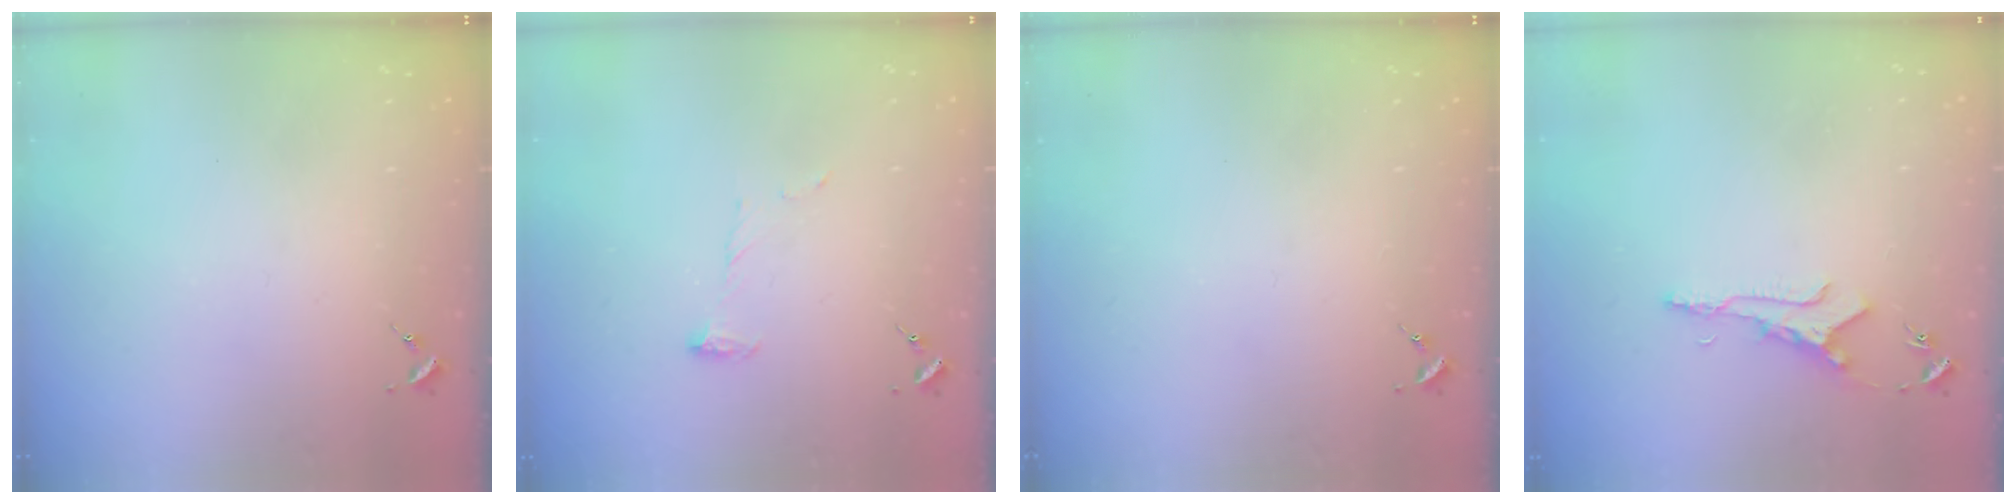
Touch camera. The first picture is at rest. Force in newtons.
{"total": 6.6, "press": 6.6, "slide": 0.4}
{"total": 0.0}
{"total": 5.8, "press": 5.7, "slide": 0.7}